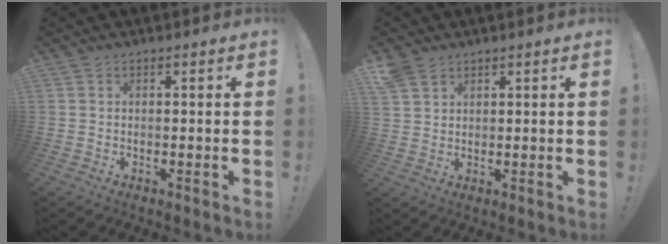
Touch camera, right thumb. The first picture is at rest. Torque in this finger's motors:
{"motor_torque": [-0.40, 1.59, 0.58, 0.40, 0.08]}